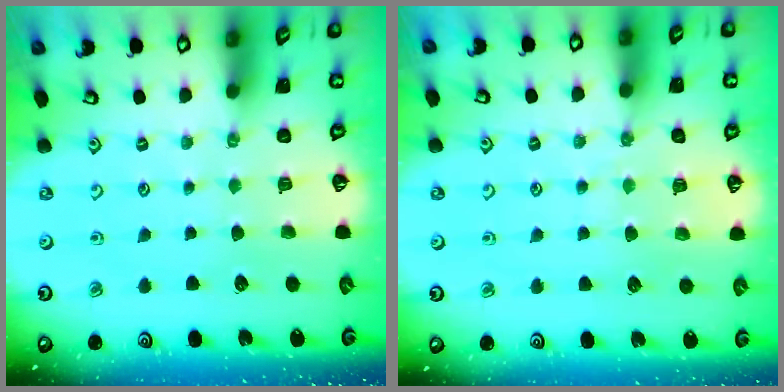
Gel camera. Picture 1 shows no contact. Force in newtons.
{"total": 7.4, "press": 7.3, "slide": 0.8}